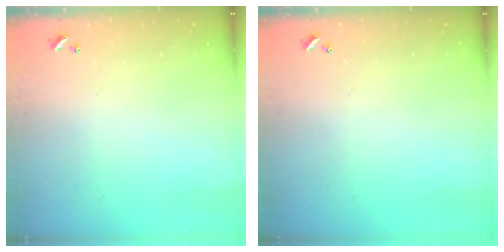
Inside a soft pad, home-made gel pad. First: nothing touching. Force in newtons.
{"total": 0.0}